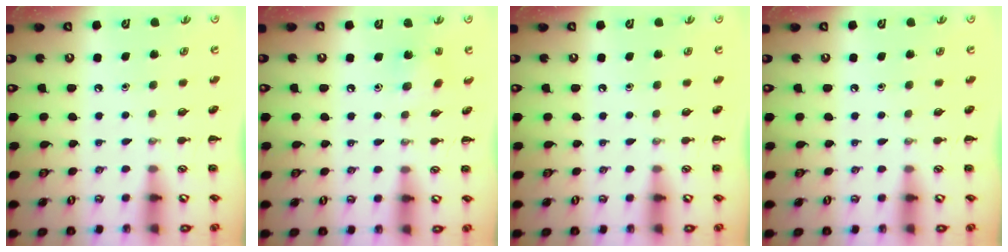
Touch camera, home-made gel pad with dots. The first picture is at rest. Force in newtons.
{"total": 3.1, "press": 3.0, "slide": 0.7}
{"total": 0.0}
{"total": 0.0}